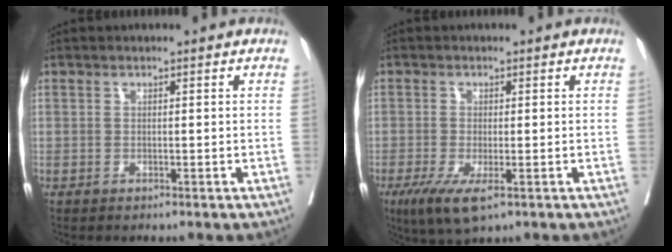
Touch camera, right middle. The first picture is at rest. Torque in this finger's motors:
{"motor_torque": [0.77, -0.28, 0.30, 0.04]}